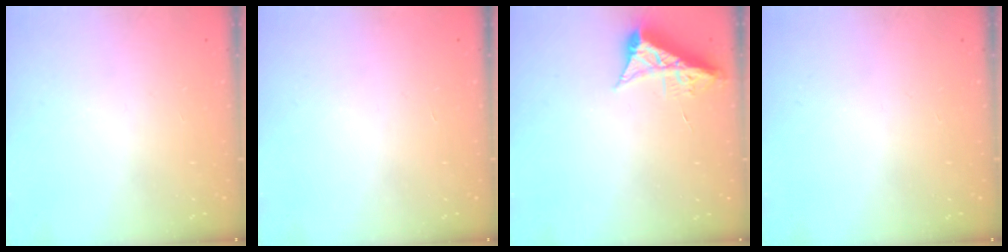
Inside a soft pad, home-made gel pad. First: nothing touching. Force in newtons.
{"total": 1.7, "press": 1.7, "slide": 0.1}
{"total": 7.7, "press": 7.6, "slide": 1.0}
{"total": 0.0}